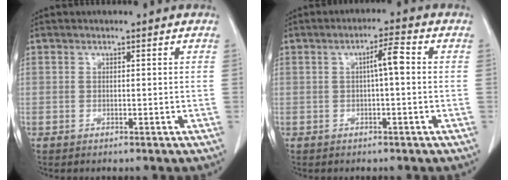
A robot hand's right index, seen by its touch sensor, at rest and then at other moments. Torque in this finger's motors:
{"motor_torque": [0.58, 0.11, 0.12, 0.03]}